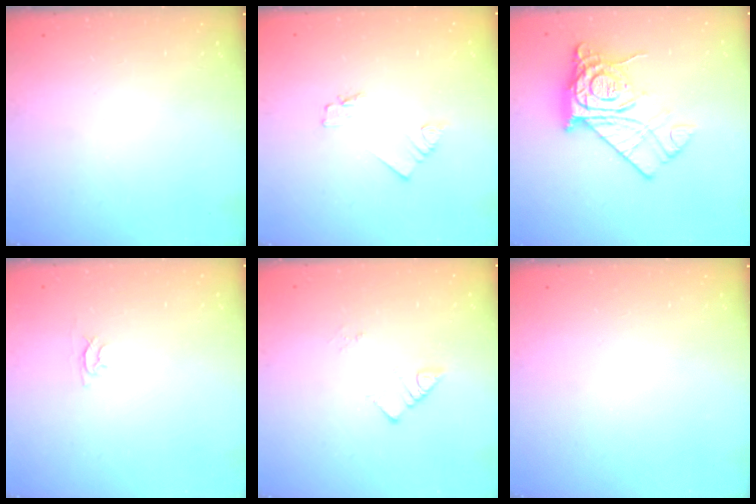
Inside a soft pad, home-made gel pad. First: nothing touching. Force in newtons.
{"total": 1.7, "press": 1.7, "slide": 0.3}
{"total": 18.3, "press": 18.2, "slide": 1.7}
{"total": 2.4, "press": 2.4, "slide": 0.3}
{"total": 2.6, "press": 2.6, "slide": 0.1}
{"total": 0.0}